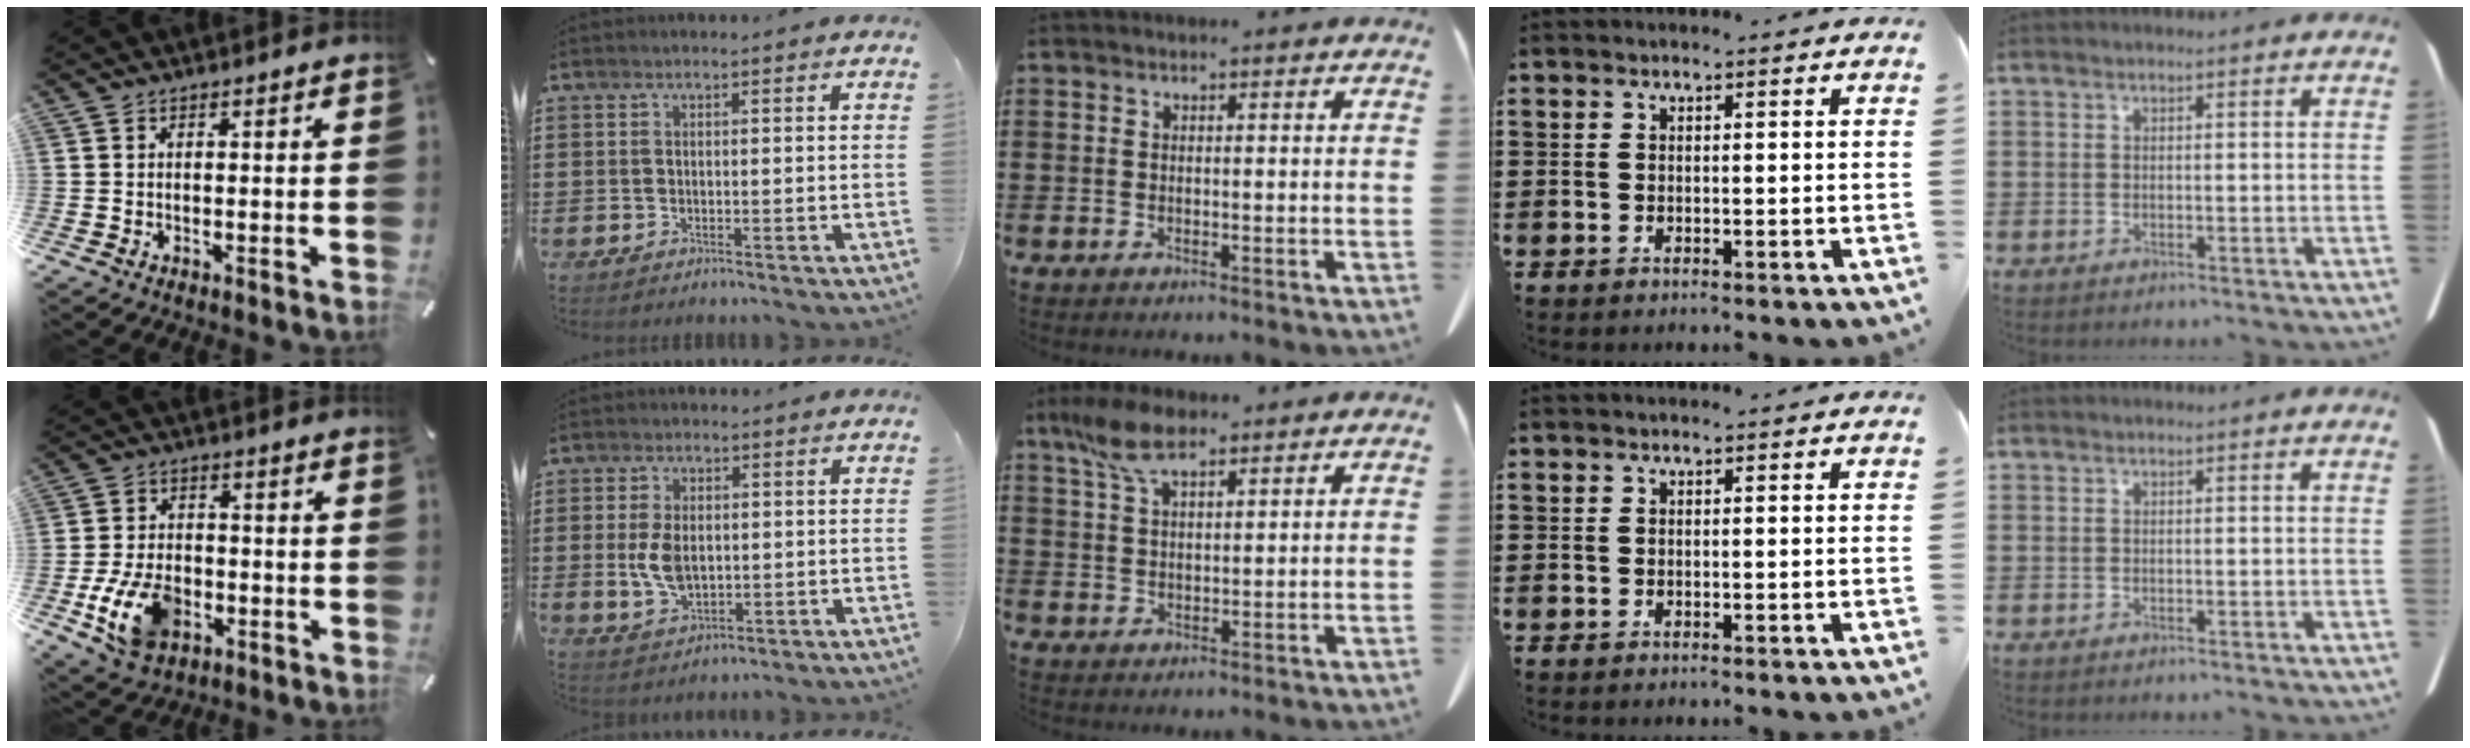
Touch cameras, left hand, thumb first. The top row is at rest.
{"thumb": {"total": 12.2, "force": [-4.2, 8.2, 7.9], "torque": [-0.163, 0.010, -0.072]}, "index": {"total": 6.0, "force": [0.2, 3.6, 4.8], "torque": [-0.114, 0.002, -0.001]}, "middle": {"total": 6.9, "force": [4.4, 2.4, 4.7], "torque": [-0.110, -0.001, 0.080]}}